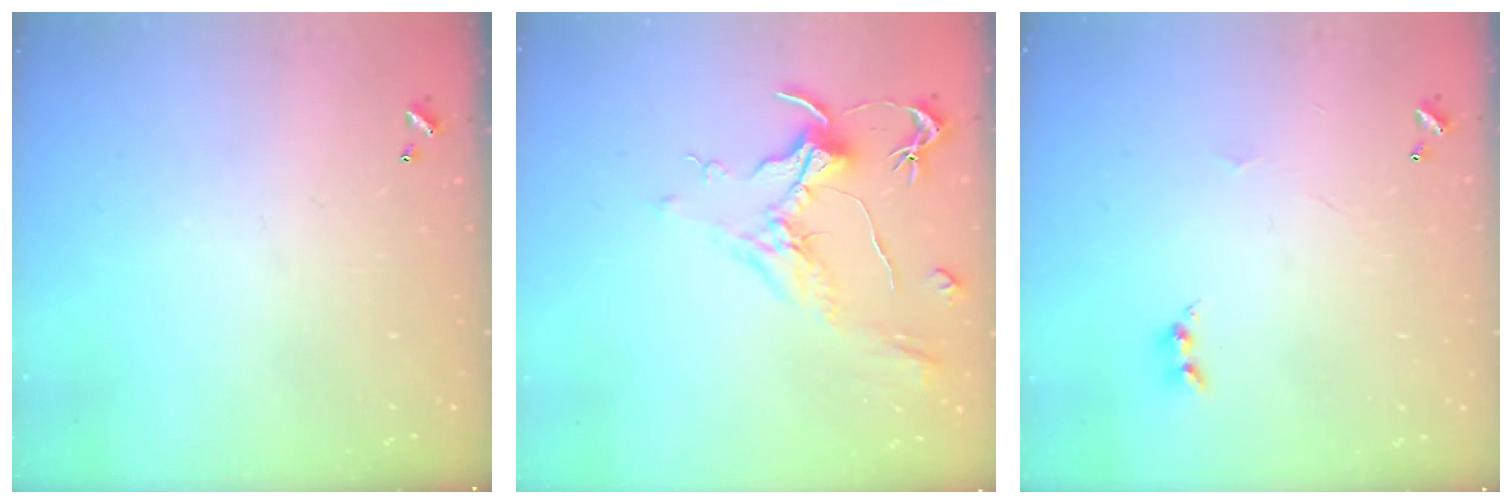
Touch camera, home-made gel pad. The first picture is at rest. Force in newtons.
{"total": 2.1, "press": 2.0, "slide": 0.8}
{"total": 2.1, "press": 2.0, "slide": 0.5}